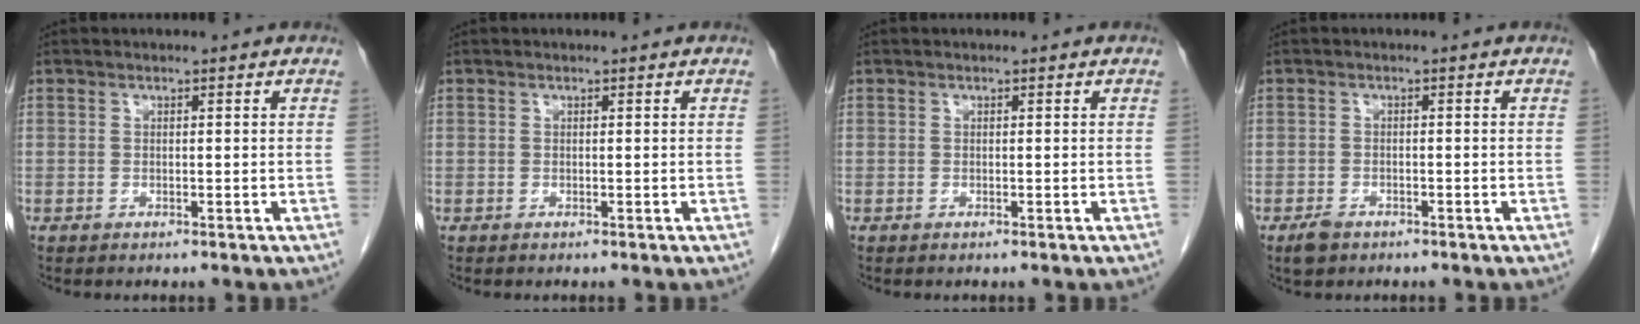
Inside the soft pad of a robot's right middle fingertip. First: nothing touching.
{"total": 0.0}
{"total": 0.0}
{"total": 2.2, "force": [-1.5, 1.2, 0.9], "torque": [-0.023, 0.000, -0.021]}